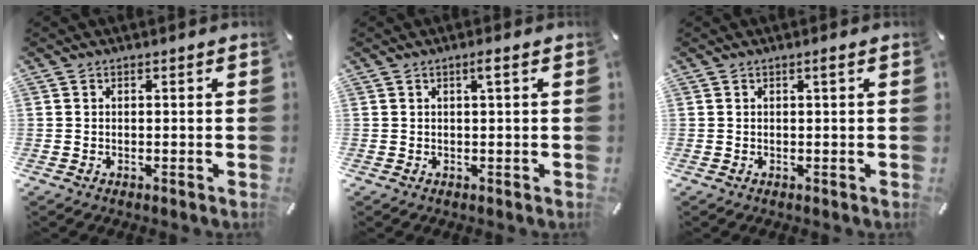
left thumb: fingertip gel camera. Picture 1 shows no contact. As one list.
[{"total": 1.8, "force": [0.6, 0.0, 1.7], "torque": [-0.034, 0.000, 0.009]}, {"total": 0.8, "force": [0.2, 0.0, 0.7], "torque": [-0.014, 0.001, 0.004]}]